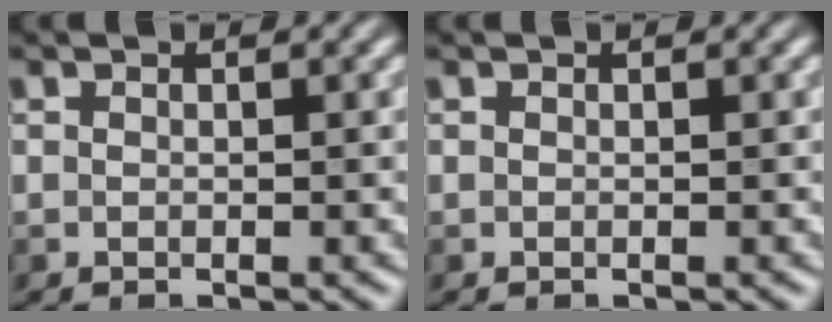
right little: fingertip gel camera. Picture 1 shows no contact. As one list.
[{"total": 0.0}]